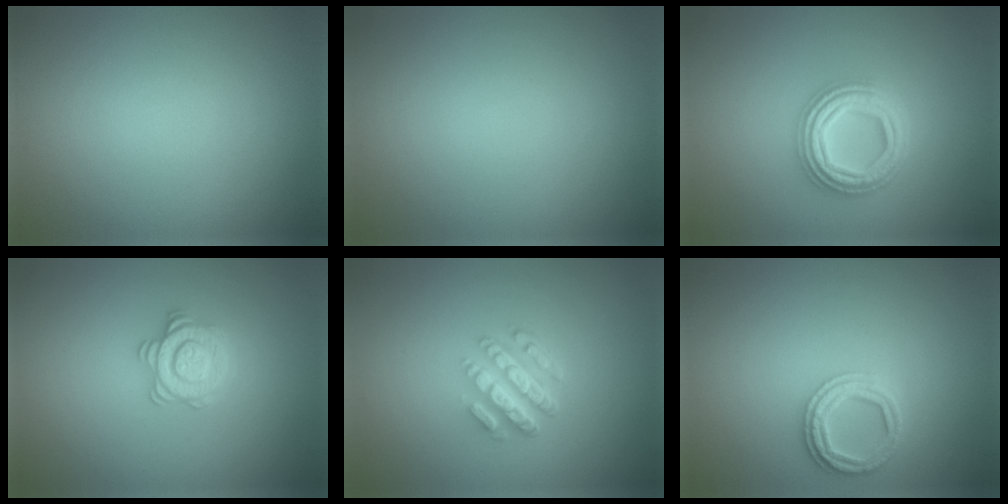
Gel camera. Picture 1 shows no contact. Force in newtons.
{"total": 0.0}
{"total": 4.7, "press": 4.6, "slide": 0.7}
{"total": 2.9, "press": 2.7, "slide": 1.1}
{"total": 4.6, "press": 3.2, "slide": 3.3}
{"total": 2.7, "press": 2.7, "slide": 0.5}